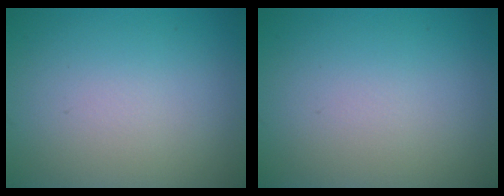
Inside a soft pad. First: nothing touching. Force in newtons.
{"total": 0.0}